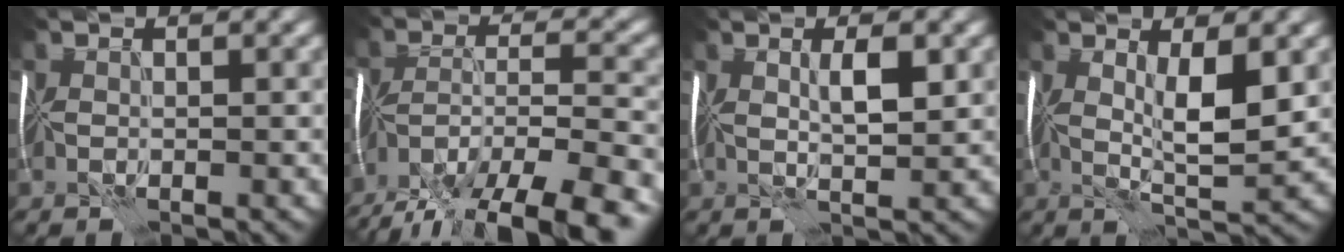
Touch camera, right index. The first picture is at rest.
{"total": 15.2, "force": [-11.8, 5.1, 8.1], "torque": [-0.139, -0.018, -0.168]}
{"total": 2.9, "force": [0.9, 0.5, 2.7], "torque": [-0.050, 0.001, 0.018]}
{"total": 5.2, "force": [1.1, 1.3, 4.9], "torque": [-0.090, -0.007, 0.021]}